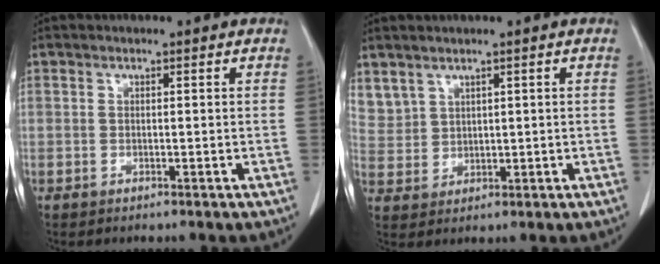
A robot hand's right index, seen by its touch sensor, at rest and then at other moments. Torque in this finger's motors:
{"motor_torque": [-0.30, 0.29, 0.01, 0.01]}